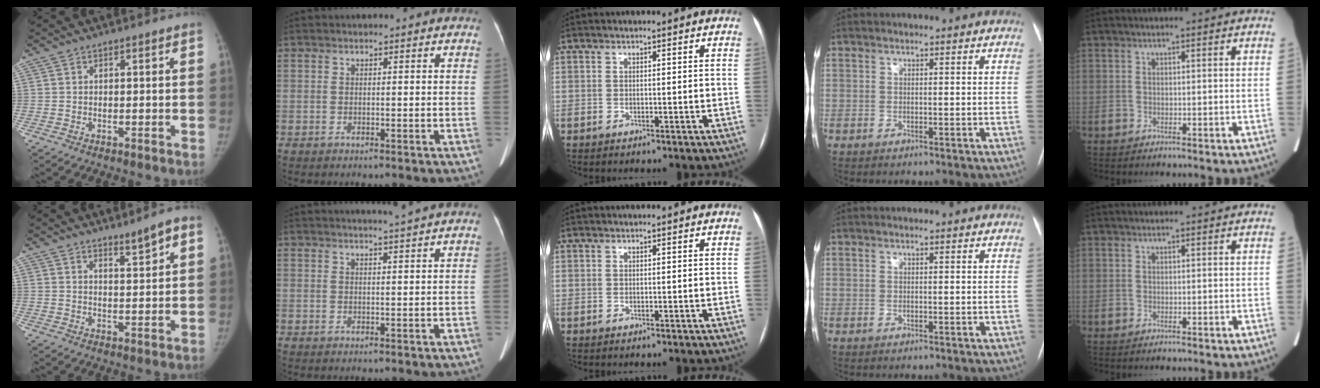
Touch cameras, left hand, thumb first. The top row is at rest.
{"thumb": {"total": 3.7, "force": [2.5, 0.5, 2.7], "torque": [-0.036, -0.021, 0.042]}, "index": {"total": 3.0, "force": [2.6, -1.0, 1.1], "torque": [-0.012, -0.003, 0.038]}}